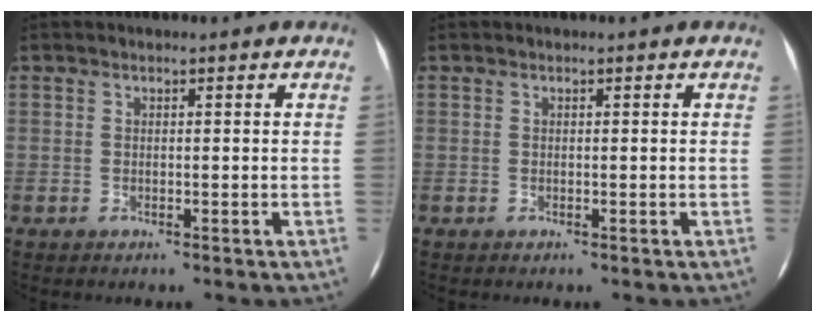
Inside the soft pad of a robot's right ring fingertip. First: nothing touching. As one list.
[{"total": 0.0}]